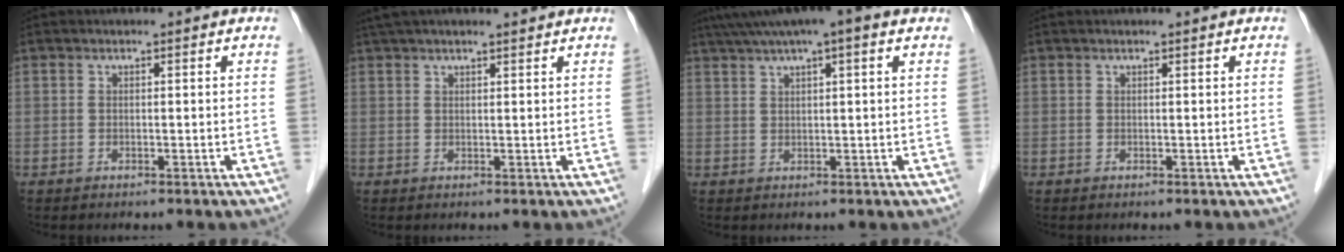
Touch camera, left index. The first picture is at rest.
{"total": 7.8, "force": [6.7, 0.7, 3.9], "torque": [-0.063, 0.037, 0.097]}
{"total": 8.7, "force": [5.9, 0.8, 6.3], "torque": [-0.106, 0.044, 0.090]}
{"total": 0.8, "force": [0.7, 0.0, 0.4], "torque": [-0.007, 0.008, 0.012]}